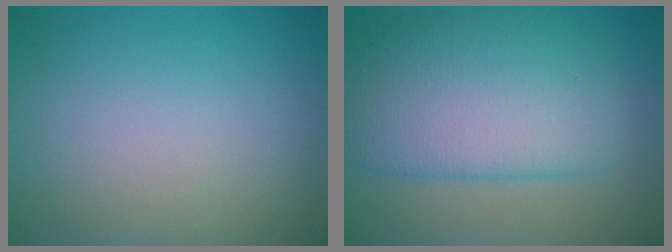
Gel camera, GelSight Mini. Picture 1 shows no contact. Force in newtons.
{"total": 7.9, "press": 7.9, "slide": 0.1}